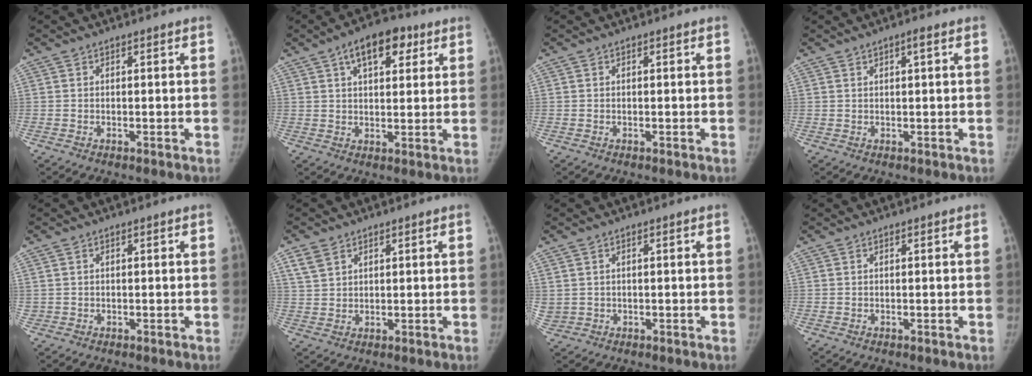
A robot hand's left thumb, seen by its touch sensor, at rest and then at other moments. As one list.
[{"total": 10.0, "force": [4.8, 5.1, 7.1], "torque": [-0.083, -0.002, 0.069]}, {"total": 0.0}, {"total": 1.6, "force": [0.7, 0.3, 1.4], "torque": [-0.021, 0.000, 0.010]}, {"total": 0.7, "force": [0.1, 0.7, 0.0], "torque": [0.006, 0.003, 0.002]}, {"total": 4.0, "force": [2.4, 2.6, 1.7], "torque": [-0.029, -0.007, 0.055]}, {"total": 2.9, "force": [0.6, 2.6, 1.1], "torque": [-0.032, 0.003, 0.024]}, {"total": 0.0}]